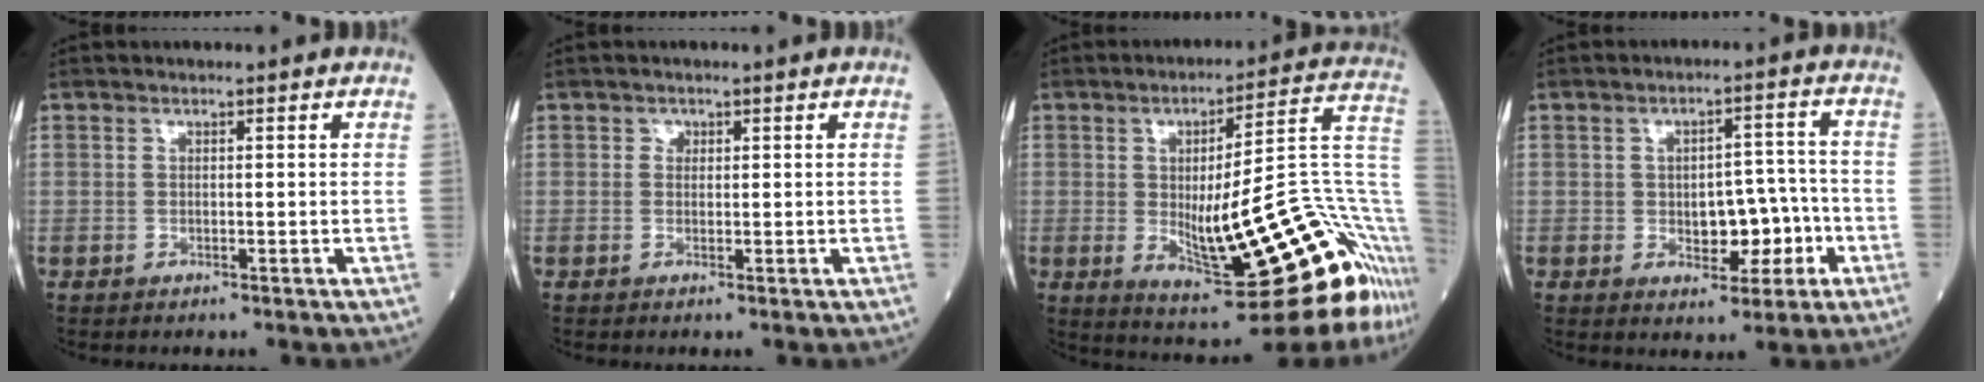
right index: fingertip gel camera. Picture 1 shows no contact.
{"total": 0.5, "force": [0.1, 0.5, 0.1], "torque": [-0.002, 0.002, 0.000]}
{"total": 24.5, "force": [-8.9, 2.9, 22.7], "torque": [-0.207, -0.003, -0.124]}
{"total": 6.7, "force": [-2.0, 3.4, 5.4], "torque": [-0.073, 0.016, -0.021]}